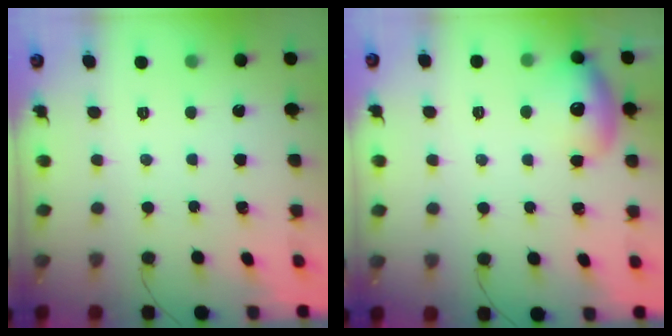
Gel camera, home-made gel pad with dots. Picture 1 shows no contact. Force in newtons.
{"total": 11.5, "press": 11.4, "slide": 1.3}